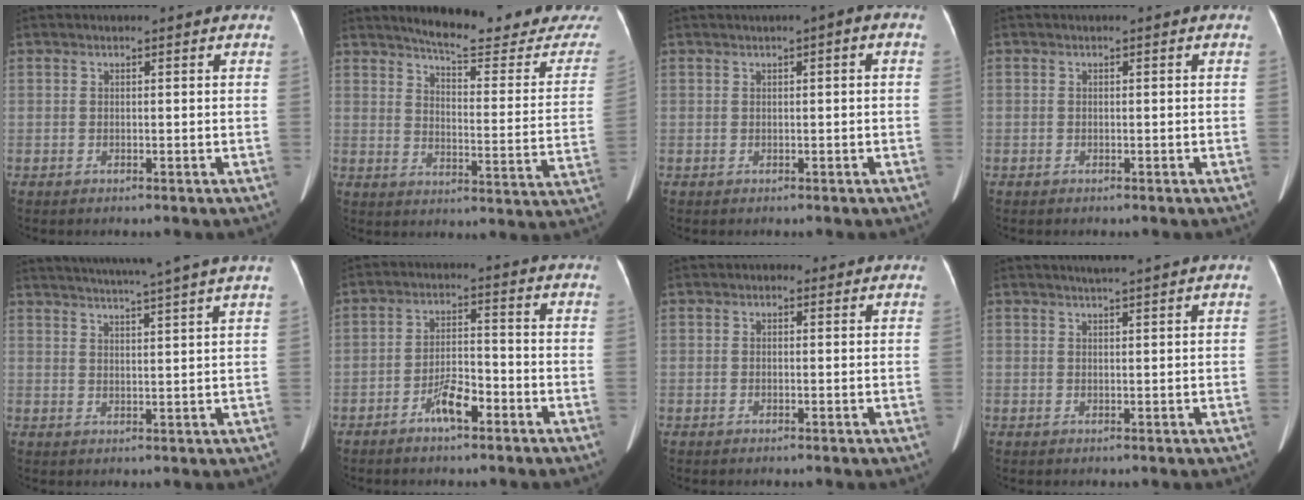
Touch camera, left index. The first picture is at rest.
{"total": 20.8, "force": [19.5, 1.6, 7.2], "torque": [-0.093, -0.097, 0.228]}
{"total": 1.8, "force": [0.3, 0.5, 1.7], "torque": [-0.021, 0.015, 0.001]}
{"total": 0.6, "force": [-0.4, 0.4, -0.1], "torque": [-0.003, 0.004, -0.008]}
{"total": 13.5, "force": [11.8, -2.1, 6.2], "torque": [-0.106, -0.014, 0.151]}
{"total": 5.1, "force": [-3.3, 1.3, 3.7], "torque": [-0.074, 0.003, -0.058]}
{"total": 1.1, "force": [0.6, 0.9, 0.5], "torque": [-0.007, 0.010, 0.002]}
{"total": 2.0, "force": [1.6, -0.6, 0.9], "torque": [-0.009, 0.004, 0.032]}